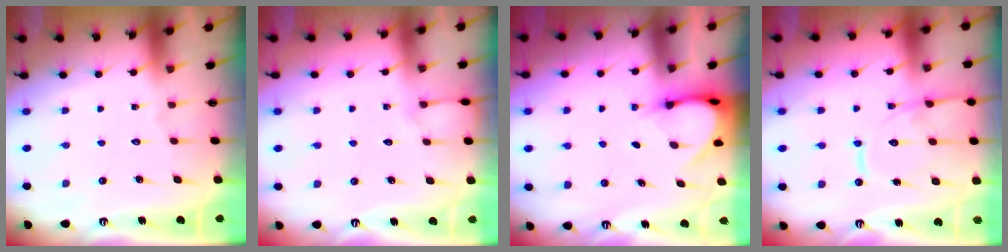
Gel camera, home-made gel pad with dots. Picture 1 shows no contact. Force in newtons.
{"total": 3.0, "press": 3.0, "slide": 0.4}
{"total": 3.9, "press": 3.9, "slide": 0.4}
{"total": 13.5, "press": 13.4, "slide": 1.3}